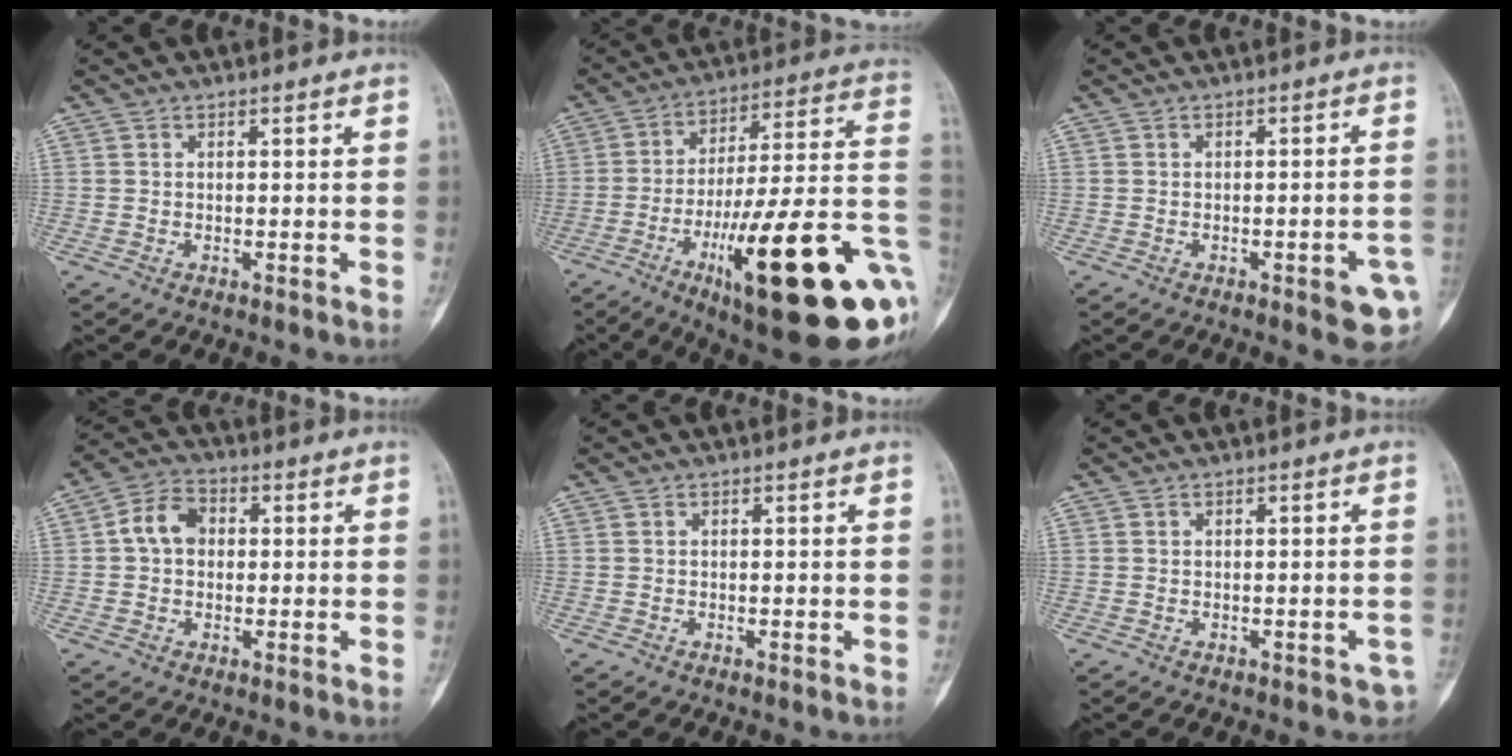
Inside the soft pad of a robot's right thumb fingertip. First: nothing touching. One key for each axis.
{"total": 30.9, "fx": -9.8, "fy": 7.2, "fz": 28.4, "tx": -0.370, "ty": 0.024, "tz": -0.141}
{"total": 6.9, "fx": -2.5, "fy": 1.8, "fz": 6.1, "tx": -0.068, "ty": 0.010, "tz": -0.024}
{"total": 6.6, "fx": 0.6, "fy": 5.1, "fz": 4.2, "tx": -0.064, "ty": 0.018, "tz": 0.002}
{"total": 0.0}
{"total": 2.1, "fx": -0.9, "fy": 1.2, "fz": 1.5, "tx": -0.008, "ty": 0.012, "tz": -0.007}